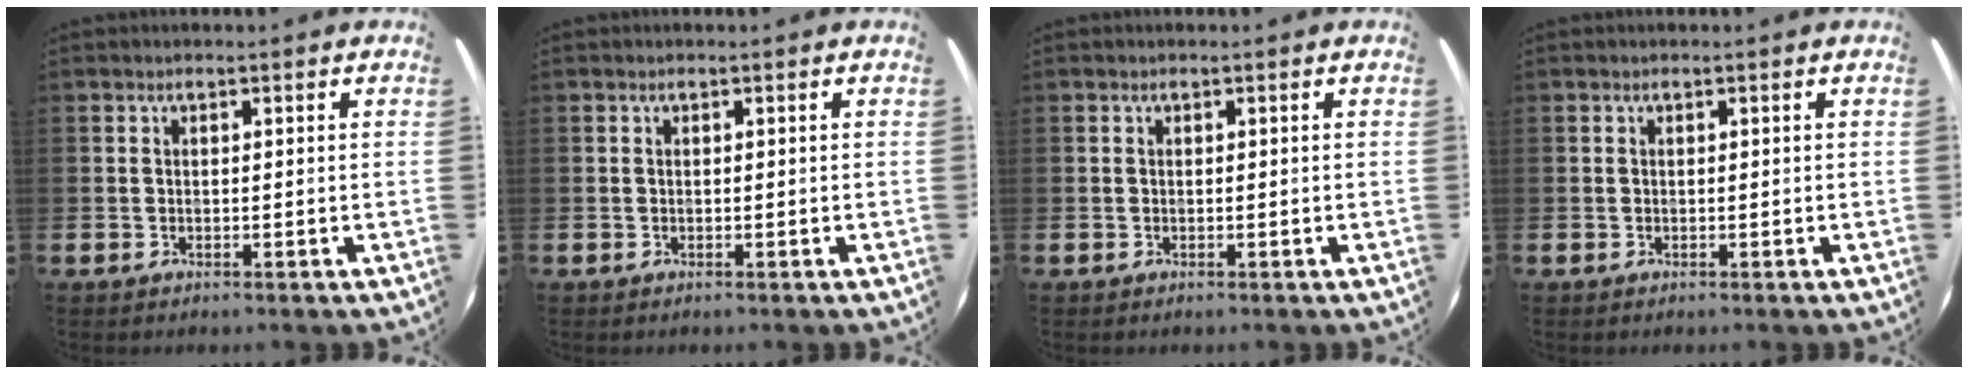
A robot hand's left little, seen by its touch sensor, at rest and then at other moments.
{"total": 0.0}
{"total": 0.0}
{"total": 0.0}